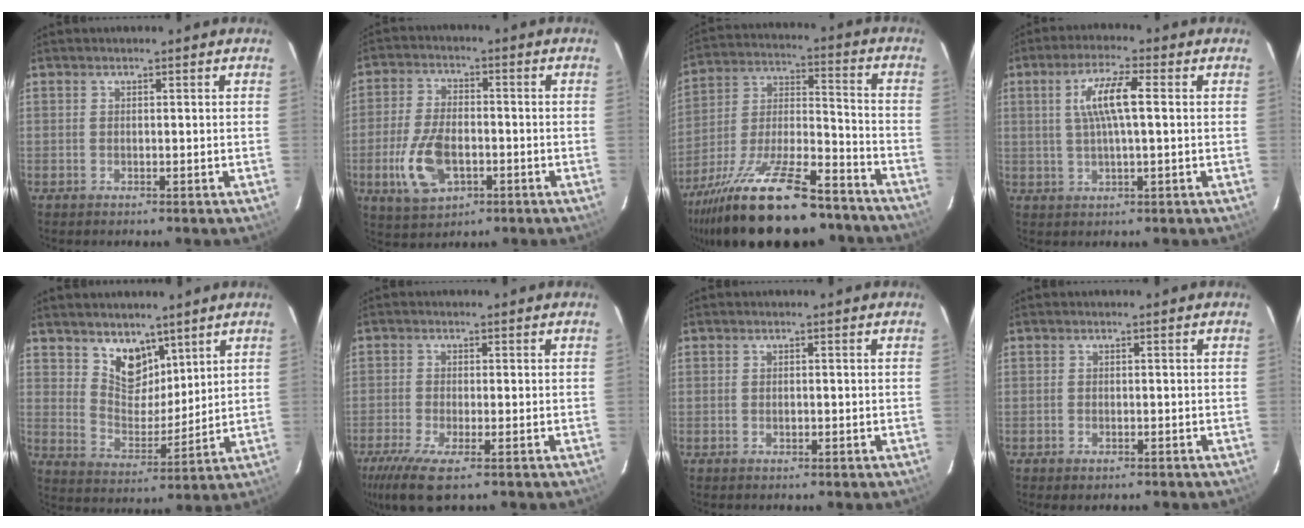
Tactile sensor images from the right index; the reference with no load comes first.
{"total": 11.2, "force": [-3.6, 6.1, 8.7], "torque": [-0.191, -0.007, -0.060]}
{"total": 26.7, "force": [-20.0, 8.0, 15.8], "torque": [-0.292, -0.026, -0.305]}
{"total": 7.3, "force": [1.3, 1.1, 7.1], "torque": [-0.135, 0.006, 0.025]}
{"total": 8.5, "force": [6.0, 4.9, 3.4], "torque": [-0.050, -0.006, 0.117]}
{"total": 7.7, "force": [-4.9, 1.4, 5.8], "torque": [-0.140, -0.030, -0.091]}
{"total": 0.8, "force": [-0.2, 0.5, 0.6], "torque": [-0.009, 0.000, -0.003]}
{"total": 1.3, "force": [-0.9, 0.8, 0.5], "torque": [-0.011, -0.004, -0.014]}